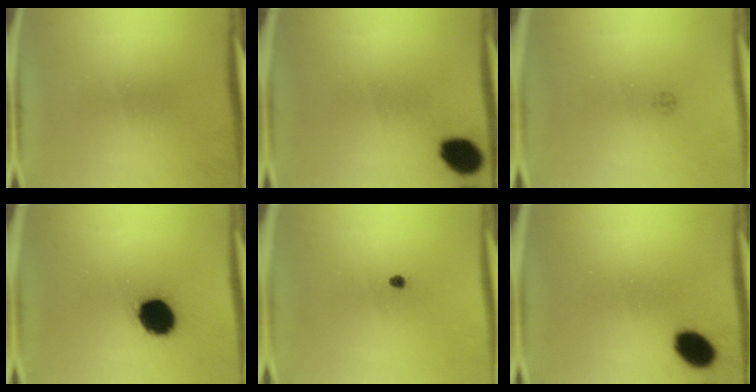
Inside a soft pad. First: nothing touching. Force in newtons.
{"total": 8.6}
{"total": 1.0}
{"total": 14.0}
{"total": 1.0}
{"total": 8.3}